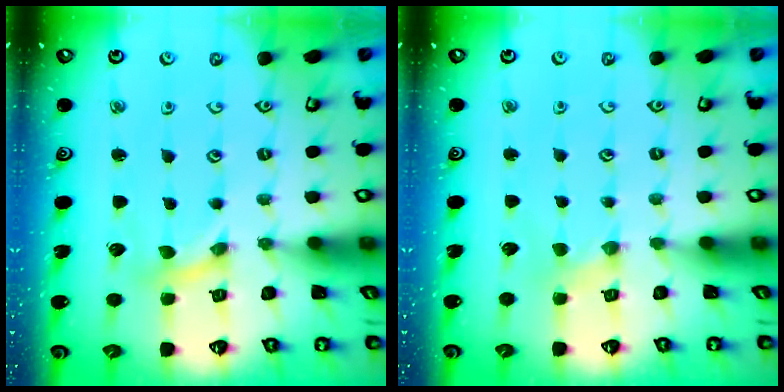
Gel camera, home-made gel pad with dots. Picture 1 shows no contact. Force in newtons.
{"total": 1.2, "press": 1.2, "slide": 0.3}